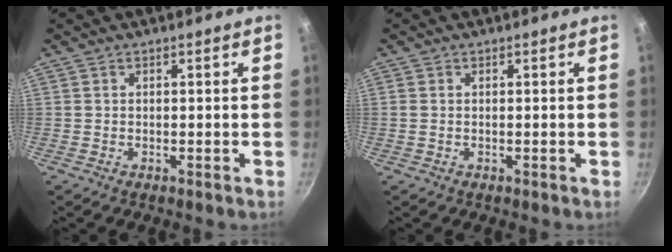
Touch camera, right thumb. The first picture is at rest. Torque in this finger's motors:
{"motor_torque": [0.01, -0.56, -0.15, 0.10, 0.02]}